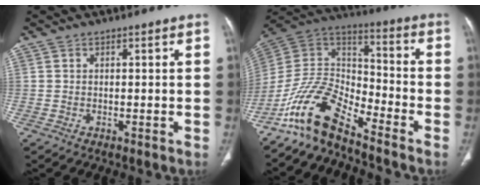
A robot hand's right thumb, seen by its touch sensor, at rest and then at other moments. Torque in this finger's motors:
{"motor_torque": [0.54, 0.61, 1.41, -1.36, 0.34]}